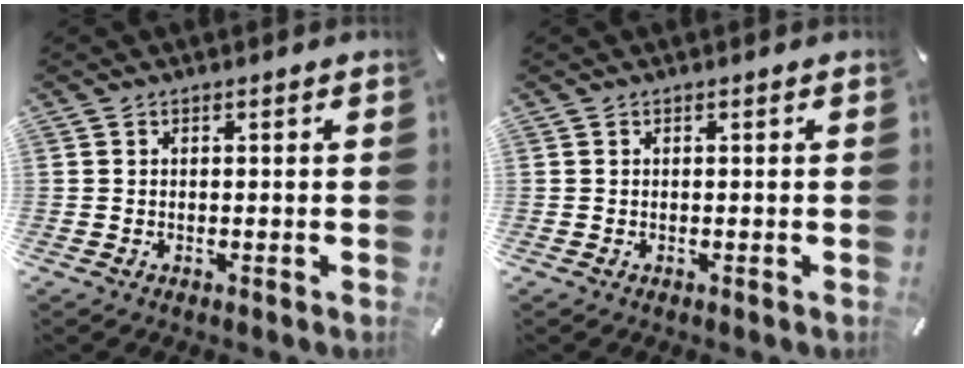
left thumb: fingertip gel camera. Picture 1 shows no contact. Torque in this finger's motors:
{"motor_torque": [-0.10, 0.01, 0.01, 0.07, 0.00]}